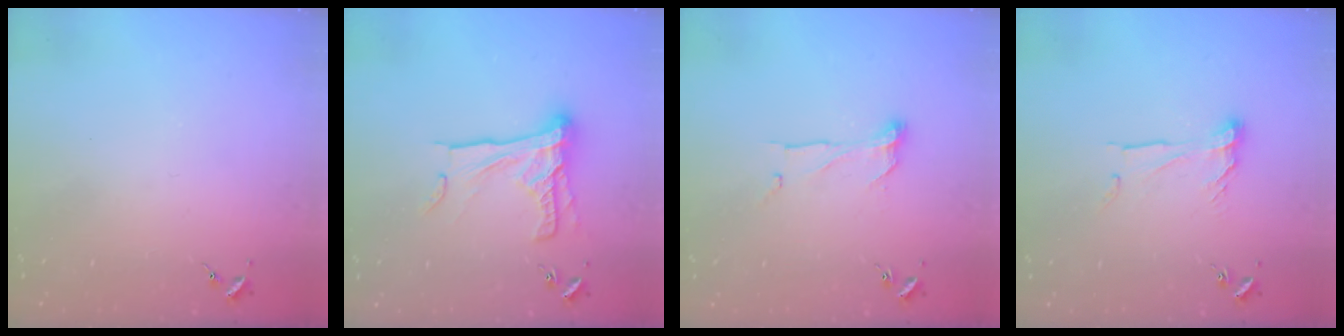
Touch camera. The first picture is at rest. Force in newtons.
{"total": 17.2, "press": 17.2, "slide": 1.4}
{"total": 8.2, "press": 8.2, "slide": 0.3}
{"total": 9.0, "press": 9.0, "slide": 0.3}